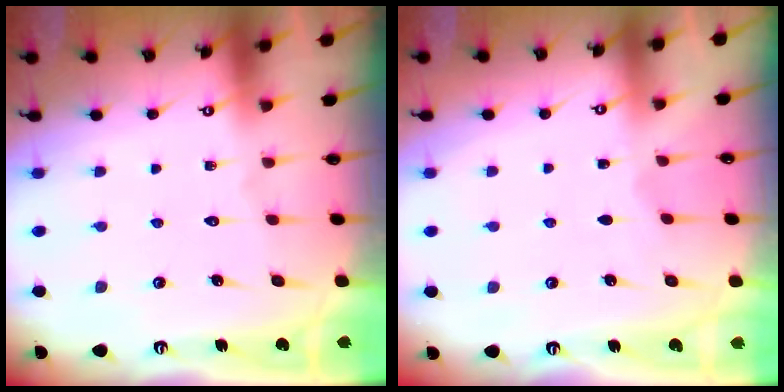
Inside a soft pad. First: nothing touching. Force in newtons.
{"total": 2.0, "press": 2.0, "slide": 0.3}